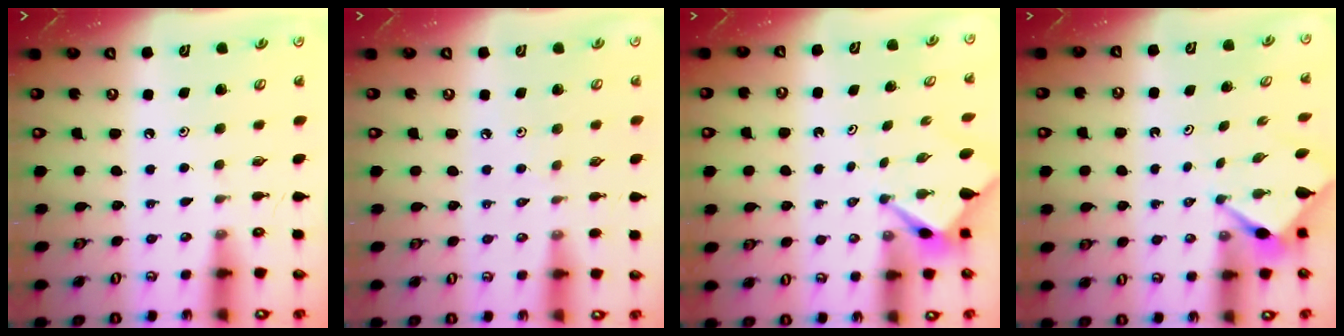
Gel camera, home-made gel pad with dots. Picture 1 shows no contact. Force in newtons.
{"total": 2.1, "press": 2.1, "slide": 0.5}
{"total": 2.9, "press": 2.9, "slide": 0.2}
{"total": 2.9, "press": 2.9, "slide": 0.3}